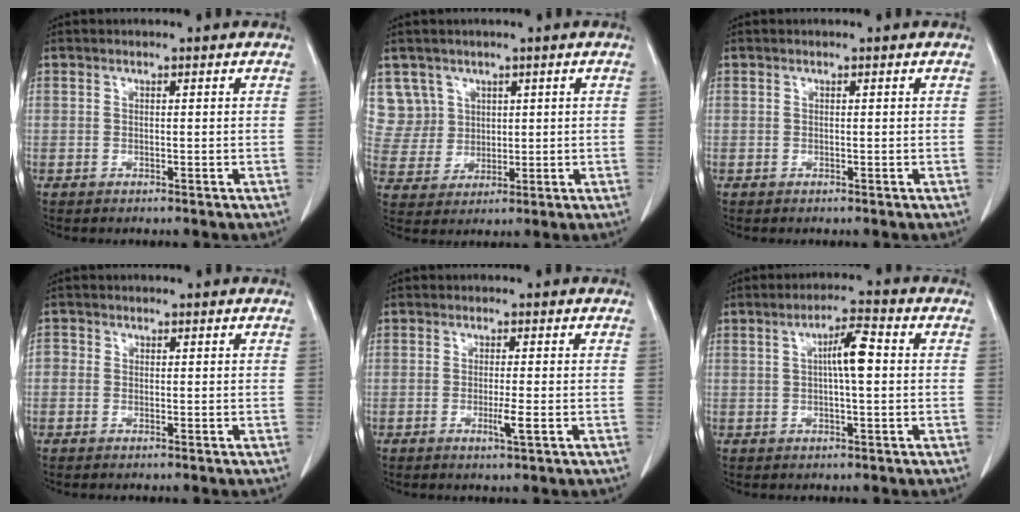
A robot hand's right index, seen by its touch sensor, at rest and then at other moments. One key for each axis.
{"total": 6.7, "fx": 3.4, "fy": 5.7, "fz": -0.4, "tx": 0.012, "ty": 0.013, "tz": 0.080}
{"total": 0.0}
{"total": 1.3, "fx": -0.2, "fy": 1.2, "fz": 0.5, "tx": -0.007, "ty": 0.004, "tz": -0.007}
{"total": 2.4, "fx": -0.7, "fy": -0.2, "fz": 2.3, "tx": -0.042, "ty": -0.005, "tz": -0.010}
{"total": 5.2, "fx": 0.6, "fy": 0.5, "fz": 5.1, "tx": -0.090, "ty": 0.010, "tz": 0.007}